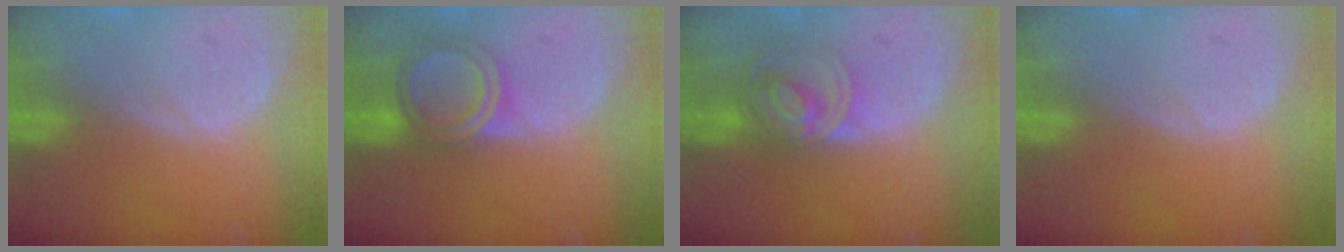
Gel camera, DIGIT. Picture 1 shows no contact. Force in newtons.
{"total": 5.5, "press": 5.4, "slide": 0.6}
{"total": 7.3, "press": 6.0, "slide": 4.1}
{"total": 0.0}